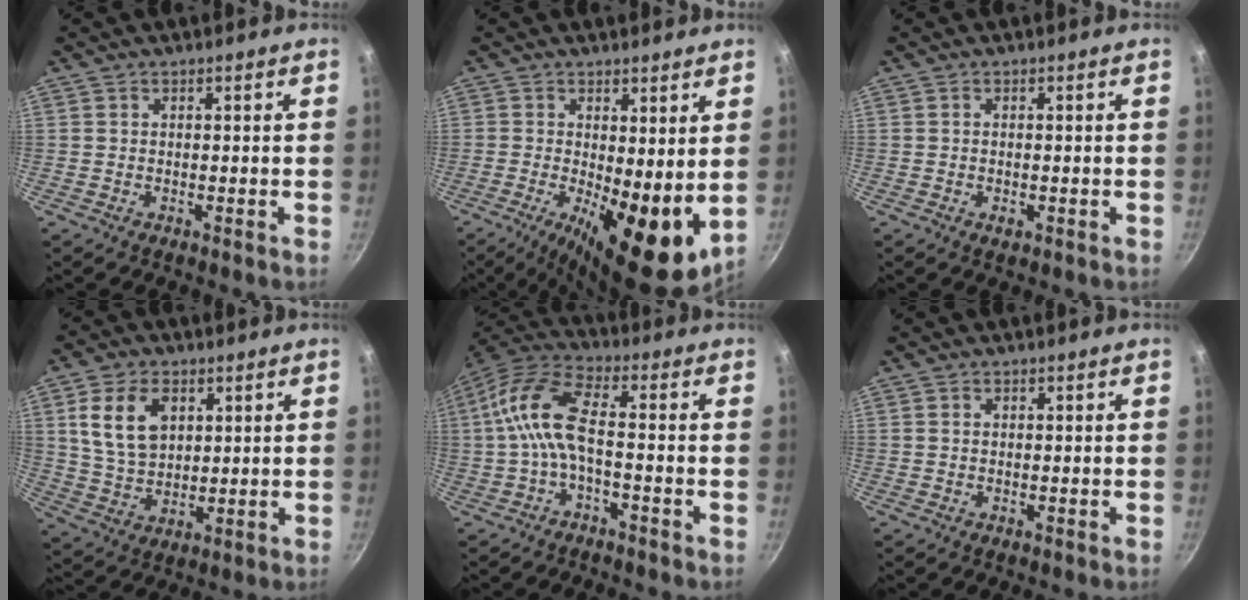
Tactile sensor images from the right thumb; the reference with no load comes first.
{"total": 14.1, "force": [-0.7, 5.4, 13.0], "torque": [-0.179, -0.025, -0.003]}
{"total": 1.3, "force": [-0.5, 0.6, 1.0], "torque": [-0.019, -0.001, -0.007]}
{"total": 11.3, "force": [3.7, 7.6, 7.5], "torque": [-0.122, -0.013, 0.075]}
{"total": 10.2, "force": [-2.0, 4.1, 9.1], "torque": [-0.204, 0.038, -0.052]}
{"total": 0.7, "force": [0.2, 0.5, 0.4], "torque": [-0.008, 0.004, 0.003]}